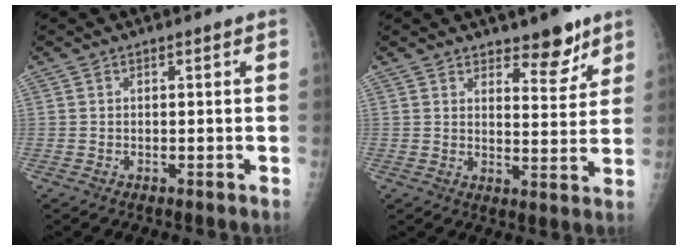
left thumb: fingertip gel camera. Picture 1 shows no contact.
{"total": 6.9, "force": [5.2, 2.9, 3.6], "torque": [-0.019, -0.038, 0.074]}